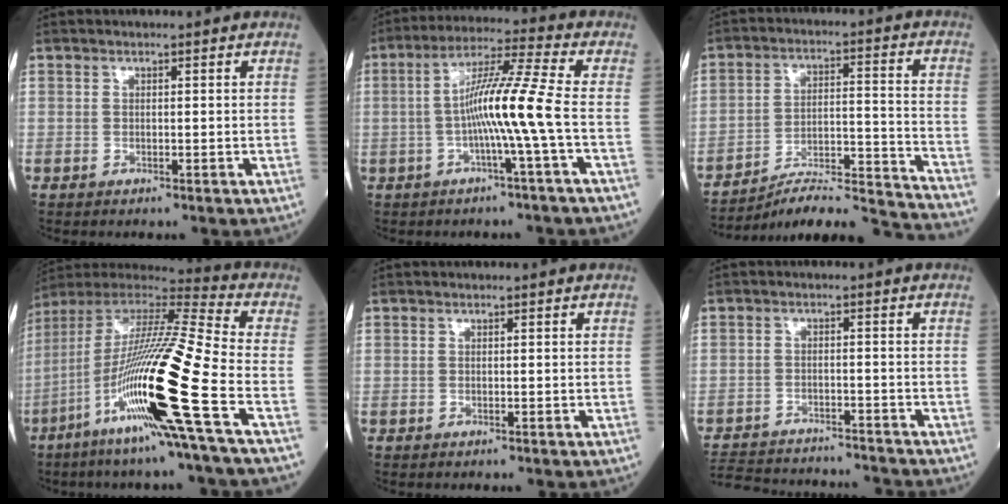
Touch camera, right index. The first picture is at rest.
{"total": 9.6, "force": [-1.8, -1.8, 9.2], "torque": [-0.170, 0.012, -0.037]}
{"total": 19.5, "force": [-18.8, -1.2, 5.2], "torque": [-0.064, 0.009, -0.277]}
{"total": 23.4, "force": [-8.4, -0.9, 21.8], "torque": [-0.432, -0.042, -0.171]}
{"total": 0.0}
{"total": 14.7, "force": [-14.0, 2.6, 3.6], "torque": [-0.076, 0.005, -0.199]}